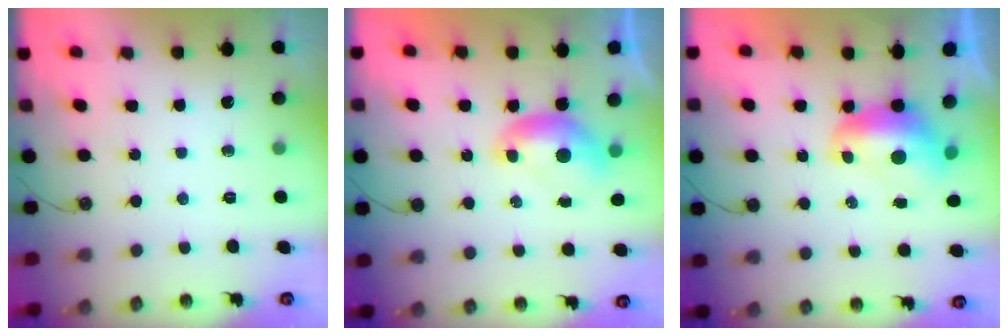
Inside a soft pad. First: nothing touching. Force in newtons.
{"total": 0.0}
{"total": 1.7, "press": 1.5, "slide": 0.8}